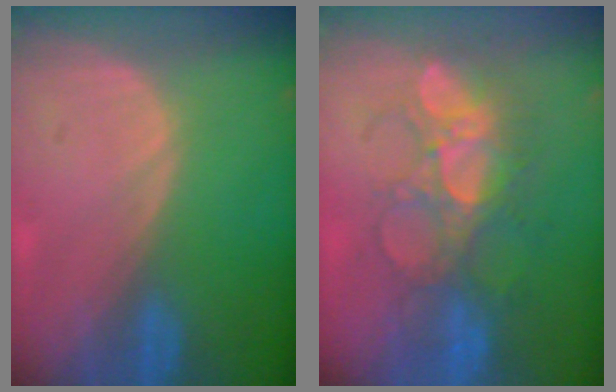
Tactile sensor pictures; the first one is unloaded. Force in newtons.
{"total": 8.7, "press": 8.4, "slide": 2.4}